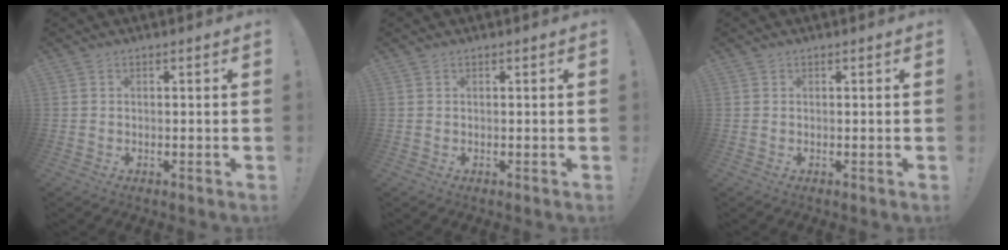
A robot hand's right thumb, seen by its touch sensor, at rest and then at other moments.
{"total": 0.0}
{"total": 0.0}